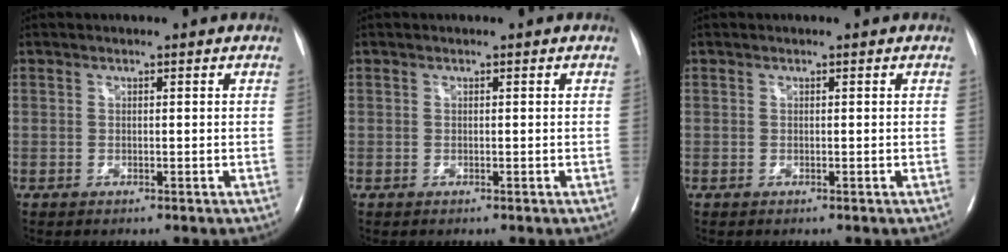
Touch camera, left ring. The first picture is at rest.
{"total": 0.0}
{"total": 0.0}